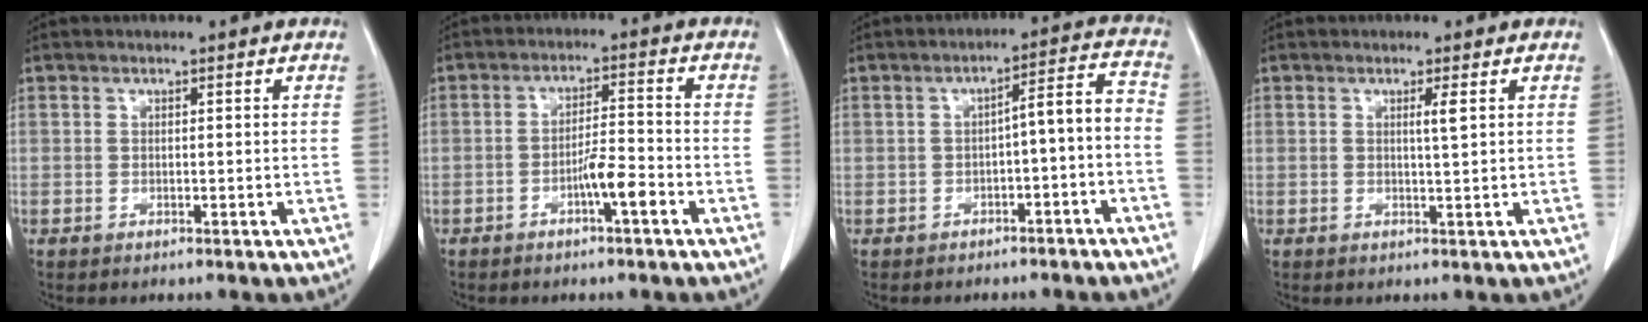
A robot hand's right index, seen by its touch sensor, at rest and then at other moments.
{"total": 4.9, "force": [-2.4, 0.4, 4.3], "torque": [-0.072, 0.004, -0.043]}
{"total": 6.1, "force": [-2.5, 1.1, 5.5], "torque": [-0.072, 0.031, -0.032]}
{"total": 1.7, "force": [0.6, -0.3, 1.5], "torque": [-0.029, -0.003, 0.010]}